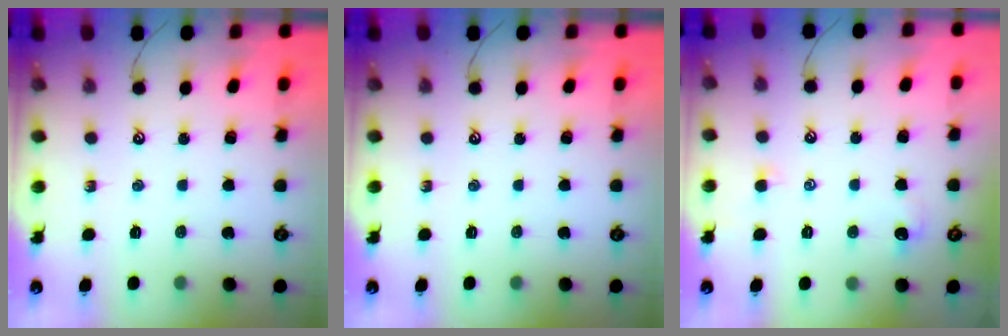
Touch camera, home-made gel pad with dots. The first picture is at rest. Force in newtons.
{"total": 0.0}
{"total": 0.8, "press": 0.3, "slide": 0.7}